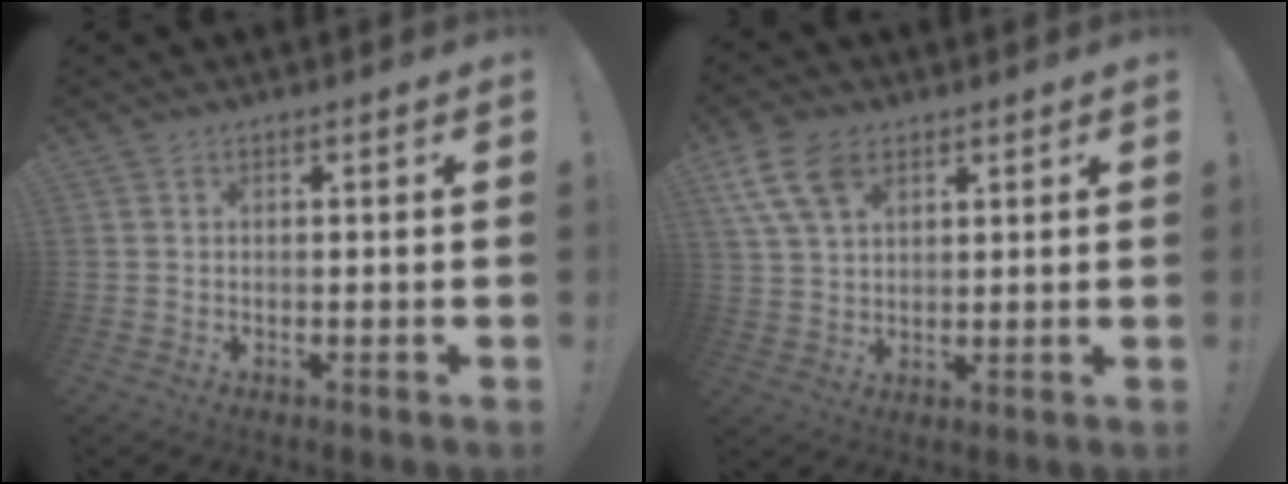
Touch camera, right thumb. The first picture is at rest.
{"total": 10.8, "force": [5.5, 6.6, 6.5], "torque": [-0.124, -0.011, 0.109]}